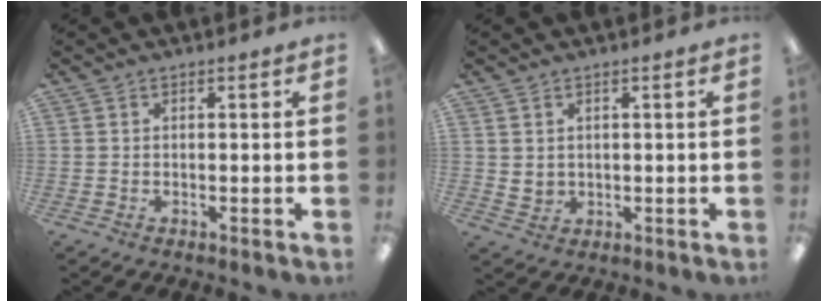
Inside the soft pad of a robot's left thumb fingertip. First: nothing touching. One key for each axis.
{"total": 2.5, "fx": 1.8, "fy": 1.7, "fz": 0.4, "tx": -0.003, "ty": -0.008, "tz": 0.030}